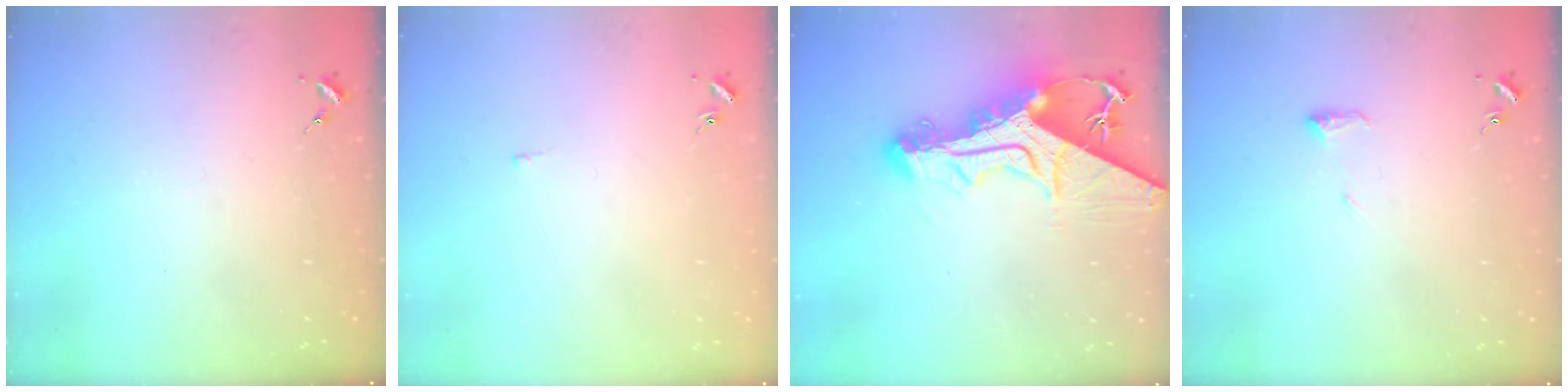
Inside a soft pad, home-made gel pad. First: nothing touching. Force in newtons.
{"total": 2.0, "press": 1.9, "slide": 0.4}
{"total": 19.2, "press": 19.1, "slide": 1.9}
{"total": 6.6, "press": 6.5, "slide": 1.3}